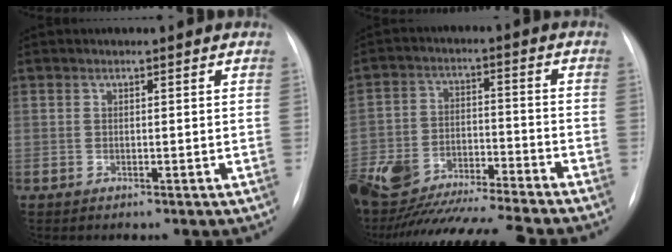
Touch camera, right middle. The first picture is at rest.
{"total": 23.6, "force": [-21.0, 2.3, 10.5], "torque": [-0.229, -0.031, -0.340]}